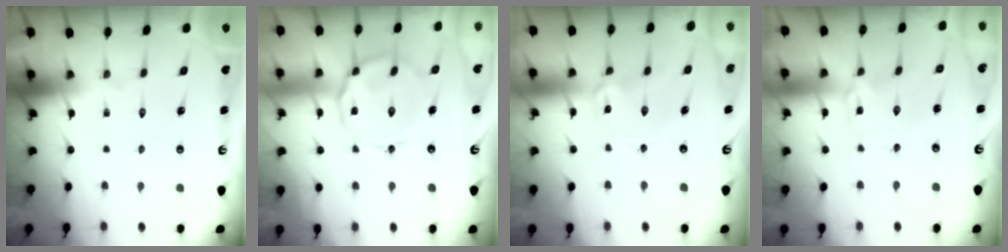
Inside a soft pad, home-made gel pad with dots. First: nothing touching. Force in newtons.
{"total": 10.3, "press": 10.2, "slide": 1.0}
{"total": 1.5, "press": 1.5, "slide": 0.0}
{"total": 0.0}